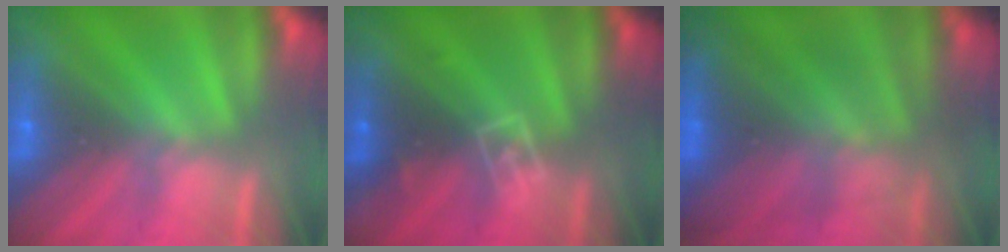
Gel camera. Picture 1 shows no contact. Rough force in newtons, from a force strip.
{"total": 2.8}
{"total": 5.7}